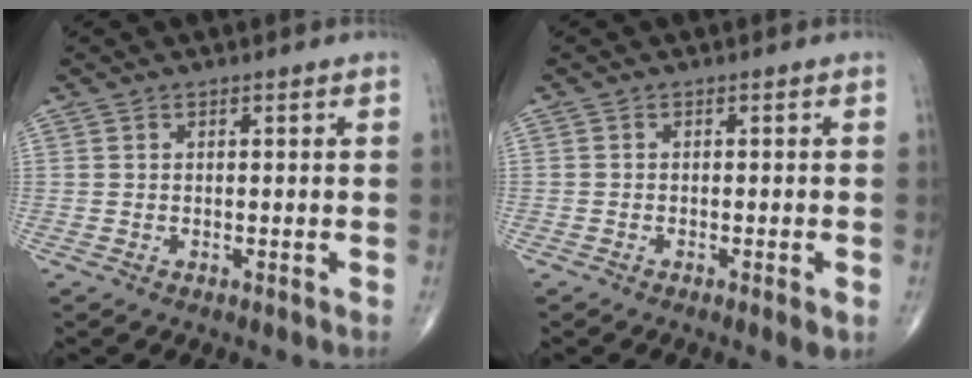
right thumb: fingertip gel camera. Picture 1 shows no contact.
{"total": 2.0, "force": [-1.0, 0.5, 1.7], "torque": [-0.021, -0.002, -0.019]}